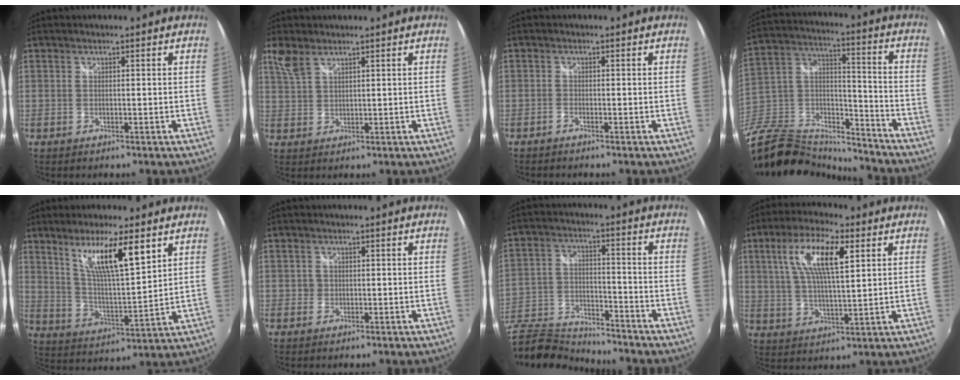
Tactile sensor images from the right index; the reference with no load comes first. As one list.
[{"total": 3.6, "force": [2.5, 1.6, 2.1], "torque": [-0.046, 0.004, 0.054]}, {"total": 0.8, "force": [-0.7, 0.1, 0.1], "torque": [-0.006, -0.002, -0.018]}, {"total": 22.4, "force": [-18.1, 9.5, 9.3], "torque": [-0.221, 0.021, -0.317]}, {"total": 12.6, "force": [7.1, 1.9, 10.2], "torque": [-0.174, -0.007, 0.137]}, {"total": 1.2, "force": [-0.4, 1.1, 0.0], "torque": [0.000, 0.001, -0.006]}, {"total": 15.3, "force": [-13.6, 4.7, 5.2], "torque": [-0.134, -0.013, -0.249]}, {"total": 11.9, "force": [4.4, 3.5, 10.5], "torque": [-0.197, 0.014, 0.081]}]